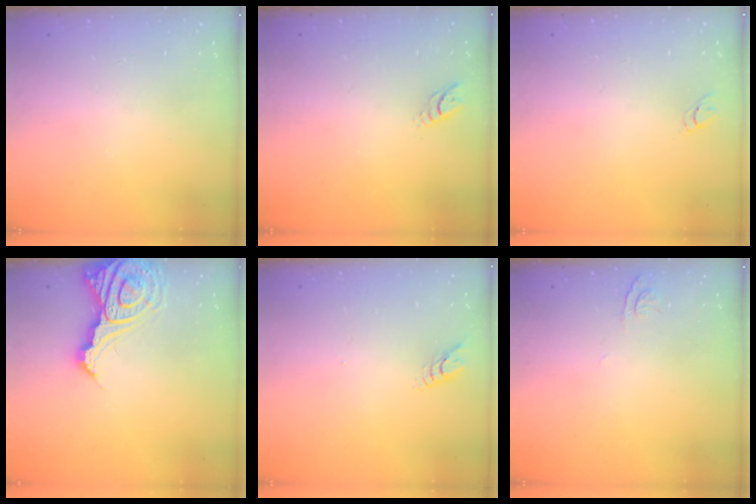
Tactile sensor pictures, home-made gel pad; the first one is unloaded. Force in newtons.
{"total": 3.9, "press": 3.9, "slide": 0.1}
{"total": 3.0, "press": 3.0, "slide": 0.3}
{"total": 13.5, "press": 13.4, "slide": 1.5}
{"total": 3.6, "press": 3.5, "slide": 0.3}
{"total": 4.3, "press": 4.3, "slide": 0.5}